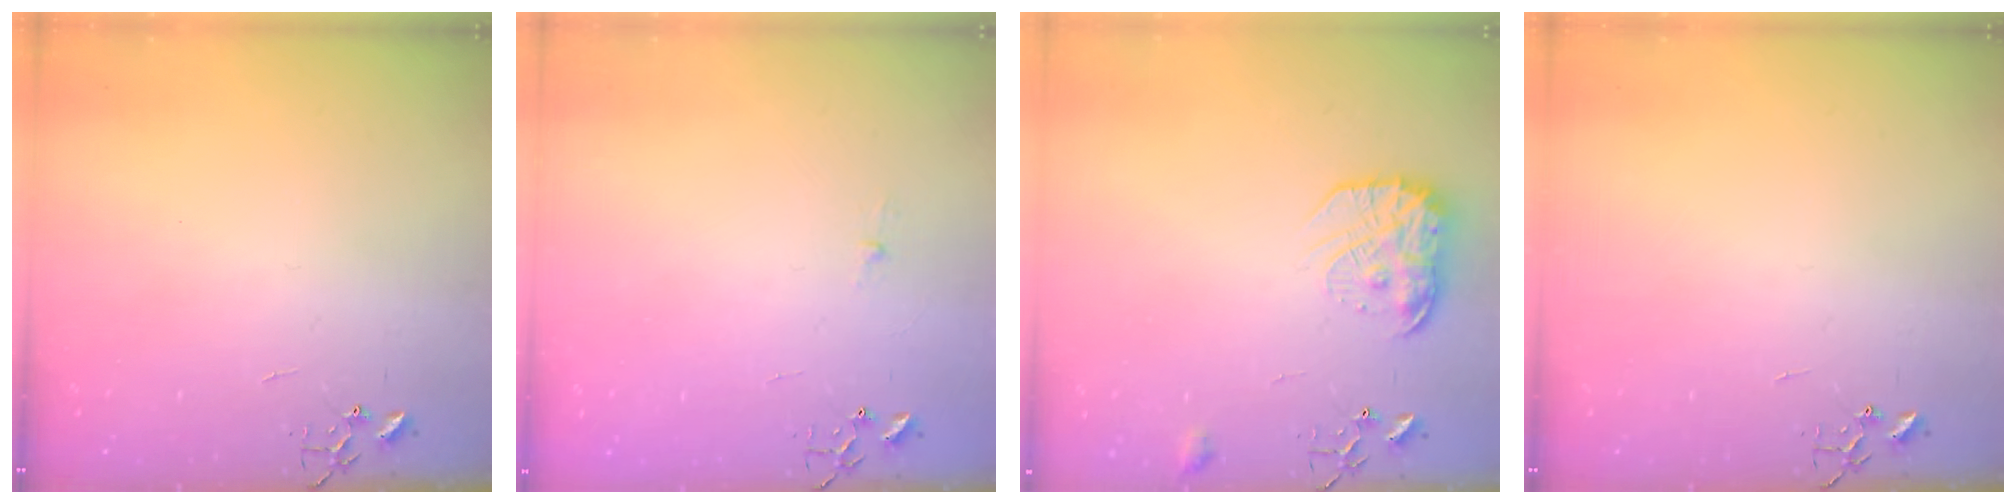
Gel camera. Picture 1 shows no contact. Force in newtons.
{"total": 2.6, "press": 2.5, "slide": 0.4}
{"total": 14.3, "press": 14.3, "slide": 0.9}
{"total": 0.0}